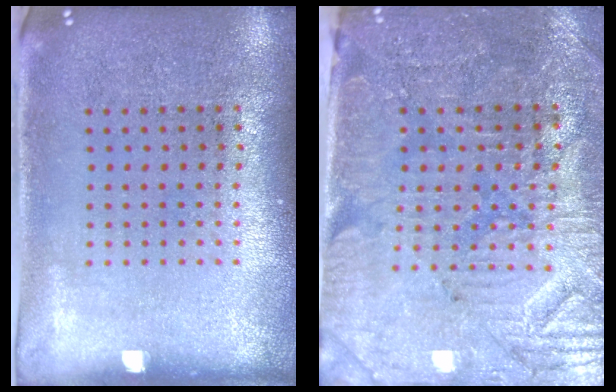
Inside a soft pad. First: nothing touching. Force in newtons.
{"total": 3.7, "press": 3.5, "slide": 1.4}